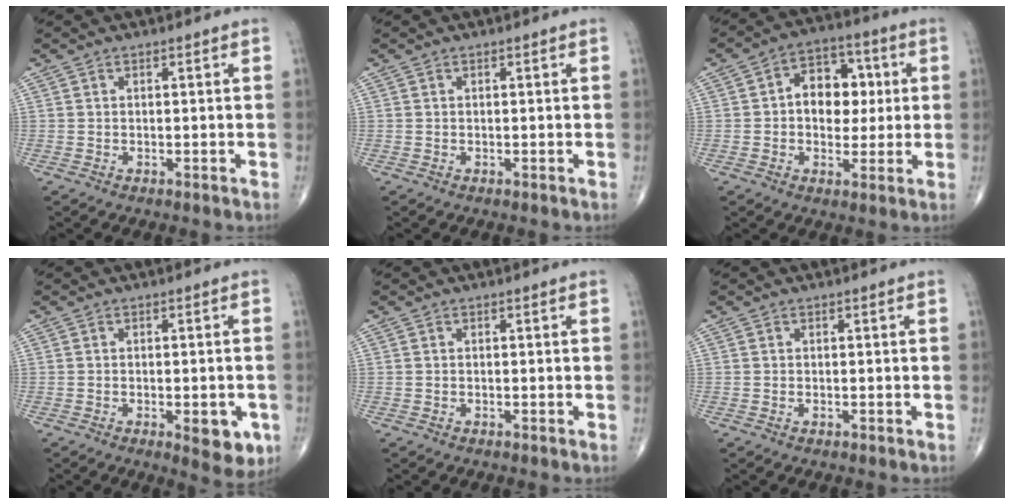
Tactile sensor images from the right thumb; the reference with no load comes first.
{"total": 0.0}
{"total": 10.8, "force": [1.1, 7.7, 7.4], "torque": [-0.063, 0.017, 0.011]}
{"total": 6.6, "force": [-2.4, 2.7, 5.6], "torque": [-0.053, -0.004, -0.024]}
{"total": 0.0}
{"total": 0.0}